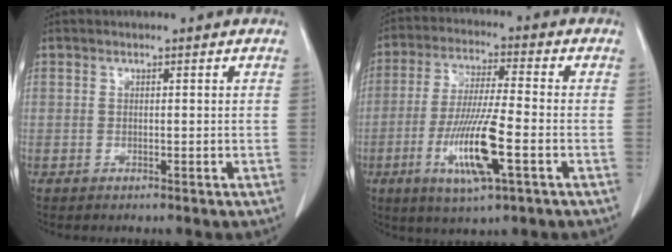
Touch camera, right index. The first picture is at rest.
{"total": 13.7, "force": [-4.4, 0.5, 13.0], "torque": [-0.264, -0.021, -0.083]}